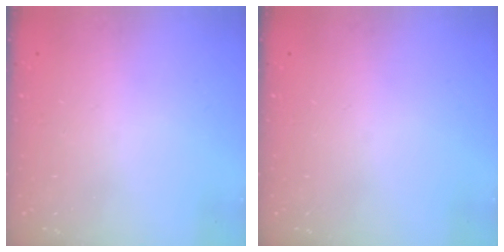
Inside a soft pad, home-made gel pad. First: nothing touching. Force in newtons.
{"total": 0.0}